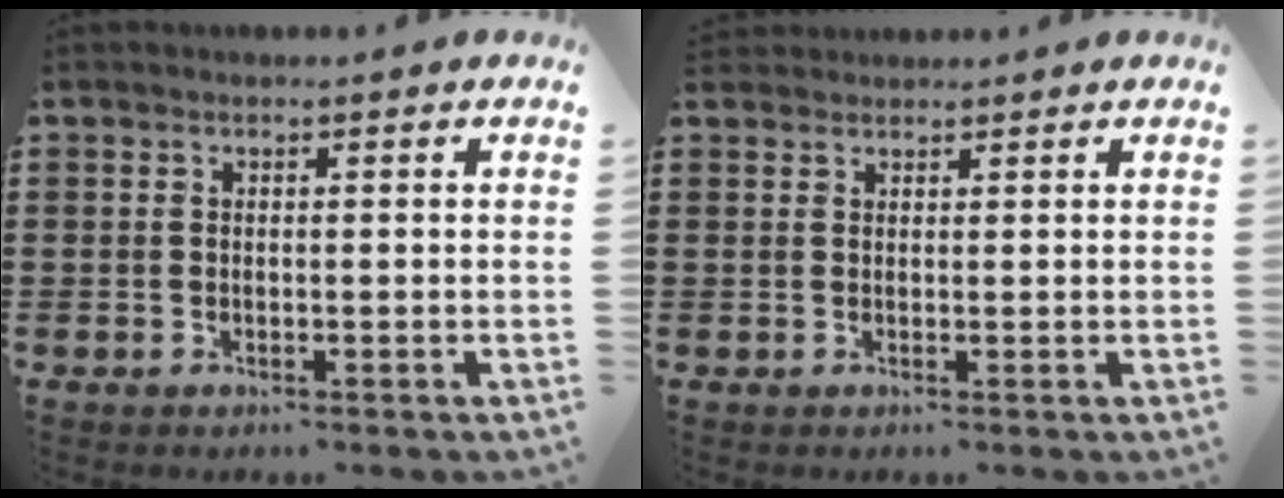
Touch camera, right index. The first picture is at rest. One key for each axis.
{"total": 1.1, "fx": 1.0, "fy": 0.3, "fz": -0.3, "tx": 0.003, "ty": 0.003, "tz": 0.021}